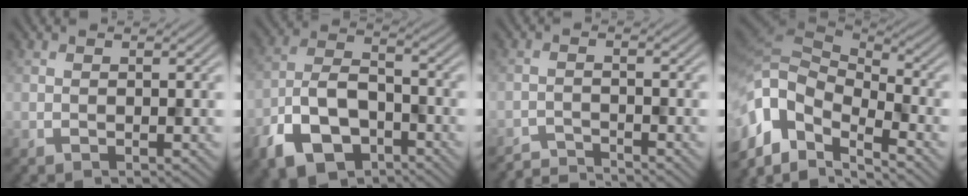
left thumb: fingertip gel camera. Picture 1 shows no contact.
{"total": 10.5, "force": [-5.9, 5.7, 6.5], "torque": [-0.138, -0.007, -0.123]}
{"total": 2.7, "force": [-2.7, 0.0, 0.3], "torque": [0.000, -0.002, -0.056]}
{"total": 12.5, "force": [-4.7, 7.1, 9.1], "torque": [-0.207, -0.013, -0.091]}